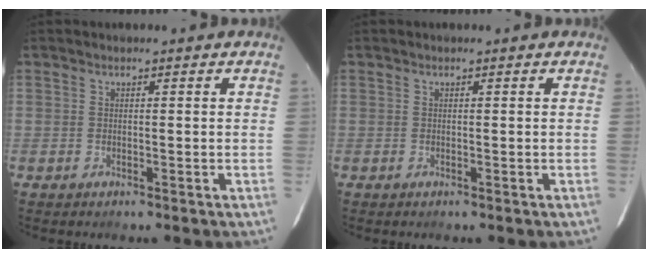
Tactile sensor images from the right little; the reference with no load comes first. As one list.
[{"total": 0.0}]